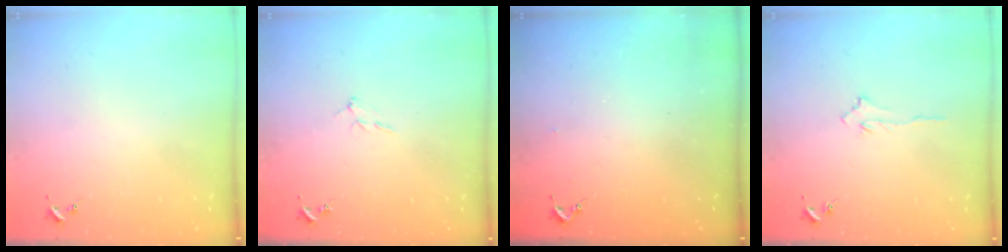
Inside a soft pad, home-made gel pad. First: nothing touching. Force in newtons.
{"total": 5.0, "press": 5.0, "slide": 0.9}
{"total": 2.6, "press": 2.5, "slide": 0.3}
{"total": 2.9, "press": 2.9, "slide": 0.4}